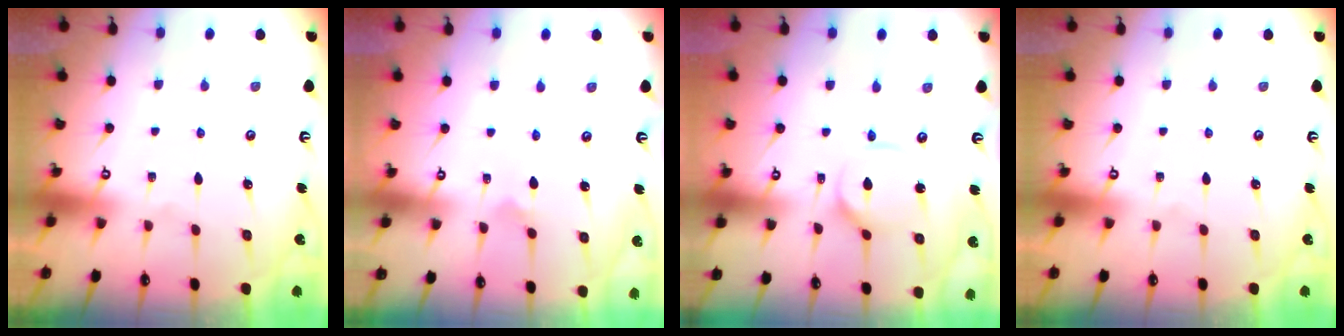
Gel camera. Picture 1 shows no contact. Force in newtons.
{"total": 3.9, "press": 3.8, "slide": 0.4}
{"total": 5.9, "press": 5.9, "slide": 0.6}
{"total": 0.0}